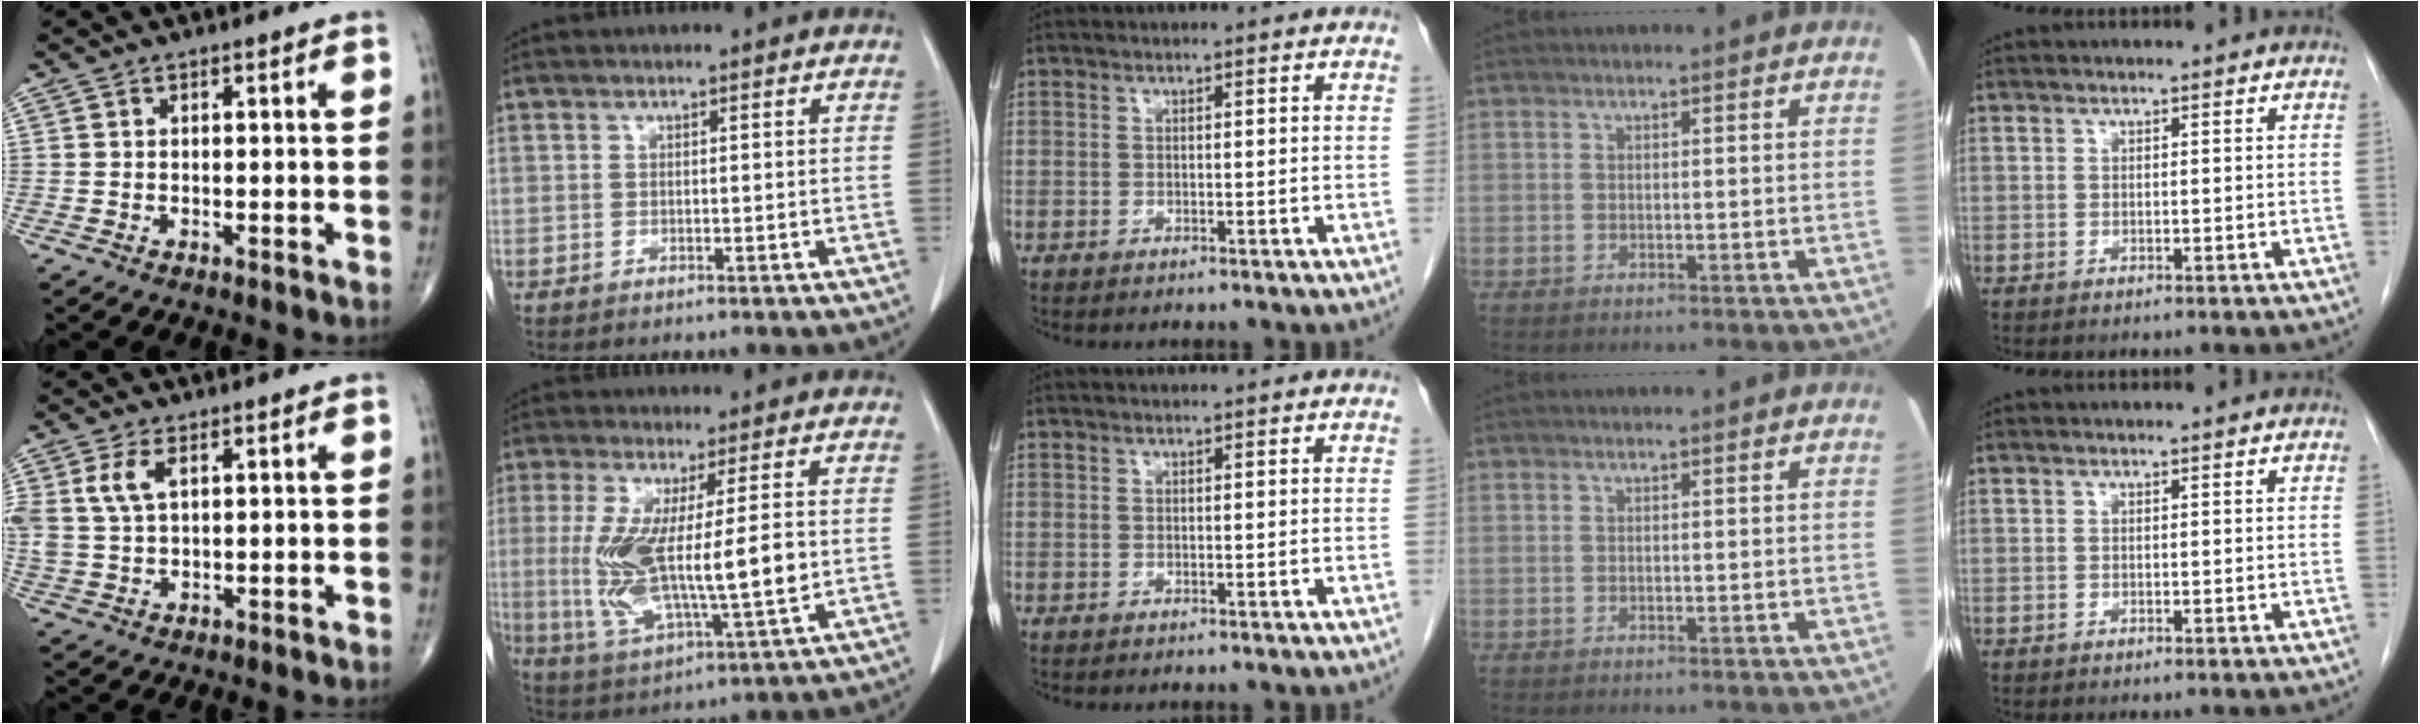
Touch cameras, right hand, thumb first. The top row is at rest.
{"thumb": {"total": 6.0, "force": [2.1, 3.2, 4.6], "torque": [-0.110, 0.002, 0.046]}, "index": {"total": 14.8, "force": [-0.1, 2.5, 14.6], "torque": [-0.285, -0.019, 0.004]}}